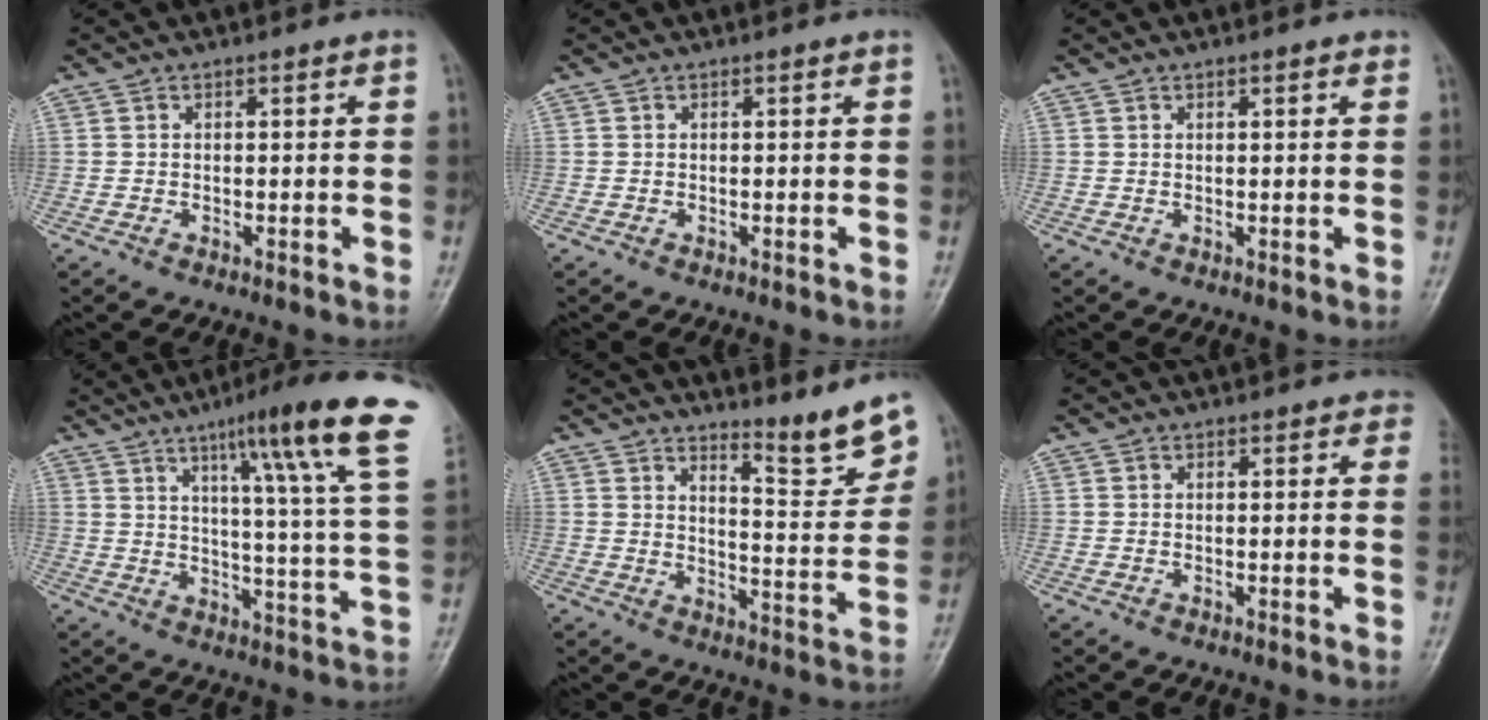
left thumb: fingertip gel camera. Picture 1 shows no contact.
{"total": 0.0}
{"total": 1.2, "force": [0.7, 0.4, 0.9], "torque": [-0.012, 0.000, 0.006]}
{"total": 21.1, "force": [11.6, 1.6, 17.5], "torque": [-0.229, -0.038, 0.150]}
{"total": 8.2, "force": [6.9, 0.5, 4.3], "torque": [-0.048, -0.073, 0.109]}
{"total": 1.6, "force": [0.9, 1.1, 0.7], "torque": [0.016, -0.002, -0.004]}